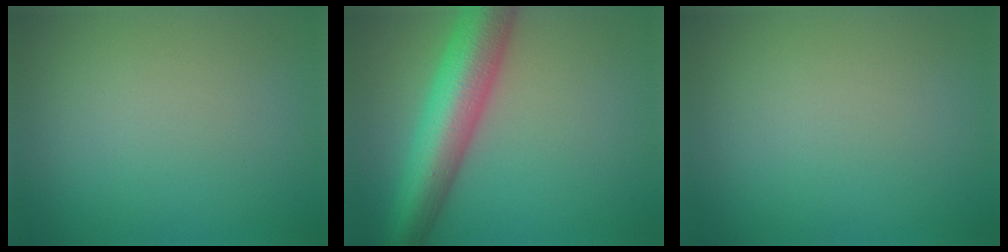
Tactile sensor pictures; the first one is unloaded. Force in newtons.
{"total": 9.3, "press": 9.3, "slide": 0.3}
{"total": 0.0}